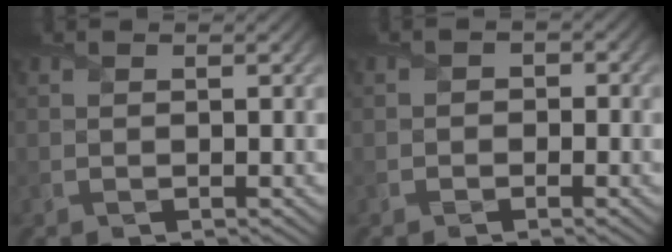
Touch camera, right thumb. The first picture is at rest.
{"total": 1.2, "force": [-0.6, 1.1, 0.2], "torque": [0.008, 0.001, -0.012]}